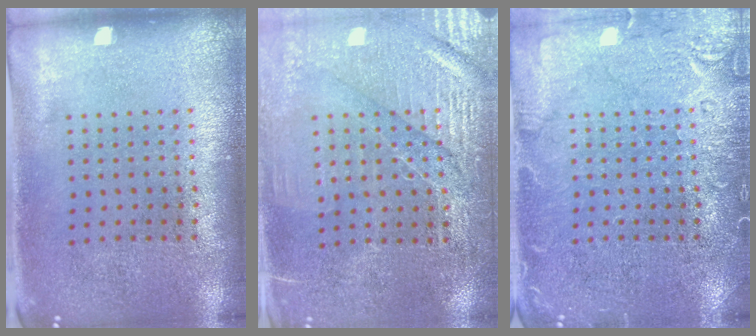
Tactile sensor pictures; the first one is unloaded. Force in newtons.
{"total": 3.0, "press": 2.9, "slide": 0.9}
{"total": 3.8, "press": 3.8, "slide": 0.6}